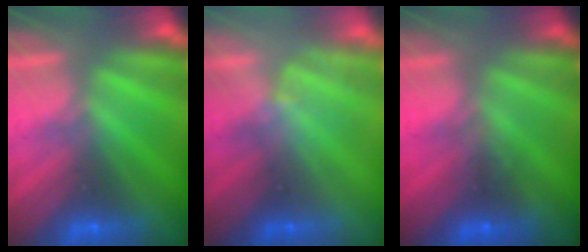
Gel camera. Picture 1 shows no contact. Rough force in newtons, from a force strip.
{"total": 1.3}
{"total": 1.3}